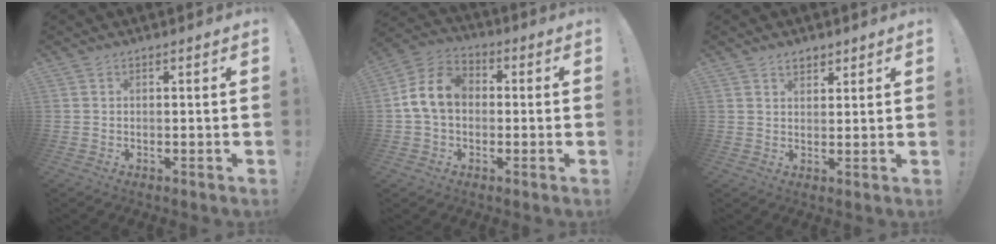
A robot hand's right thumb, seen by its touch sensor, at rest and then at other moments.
{"total": 11.8, "force": [0.6, 8.7, 7.9], "torque": [-0.147, 0.020, 0.016]}
{"total": 3.1, "force": [2.4, 1.8, 1.0], "torque": [-0.010, -0.011, 0.043]}